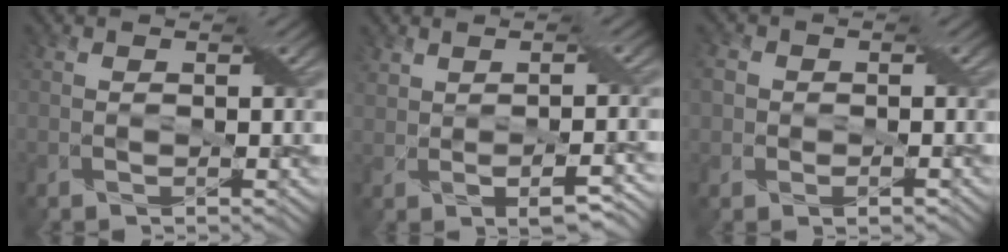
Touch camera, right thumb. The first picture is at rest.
{"total": 5.7, "force": [-0.2, 2.8, 5.0], "torque": [-0.091, -0.005, 0.008]}
{"total": 3.9, "force": [-0.3, 3.4, 2.0], "torque": [-0.040, 0.000, -0.012]}